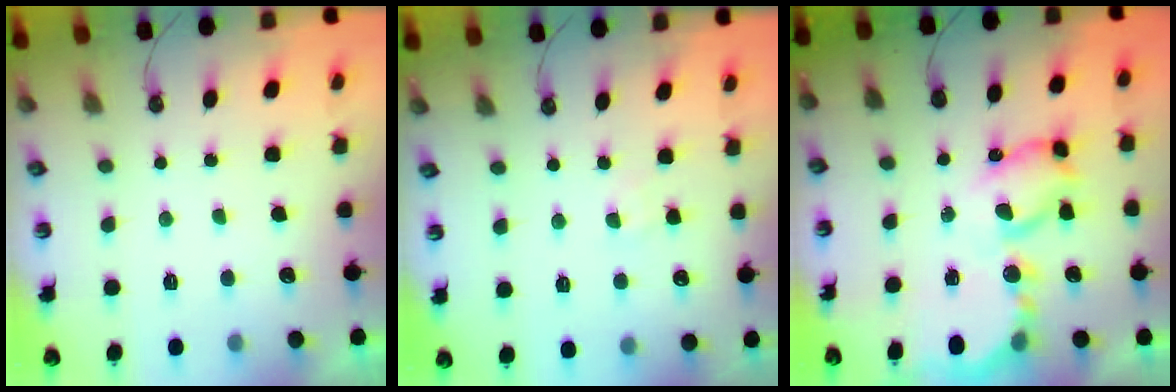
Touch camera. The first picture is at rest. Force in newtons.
{"total": 2.9, "press": 2.9, "slide": 0.5}
{"total": 13.0, "press": 13.0, "slide": 0.9}